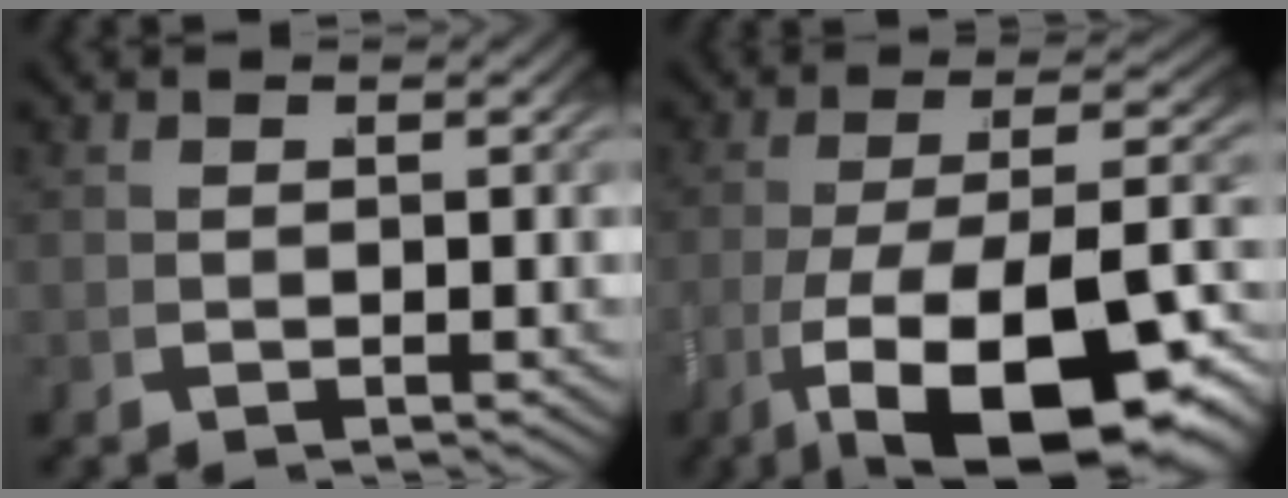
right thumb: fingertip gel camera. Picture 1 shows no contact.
{"total": 16.3, "force": [-5.2, 8.1, 13.1], "torque": [-0.258, -0.082, -0.024]}